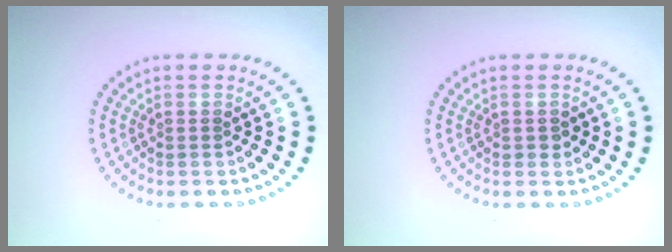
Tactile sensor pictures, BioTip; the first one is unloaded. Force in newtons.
{"total": 0.7, "press": 0.7, "slide": 0.1}